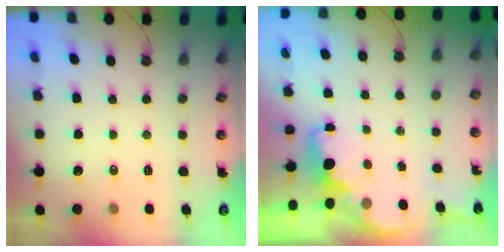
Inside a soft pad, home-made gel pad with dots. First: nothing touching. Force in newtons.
{"total": 1.9, "press": 1.7, "slide": 0.7}